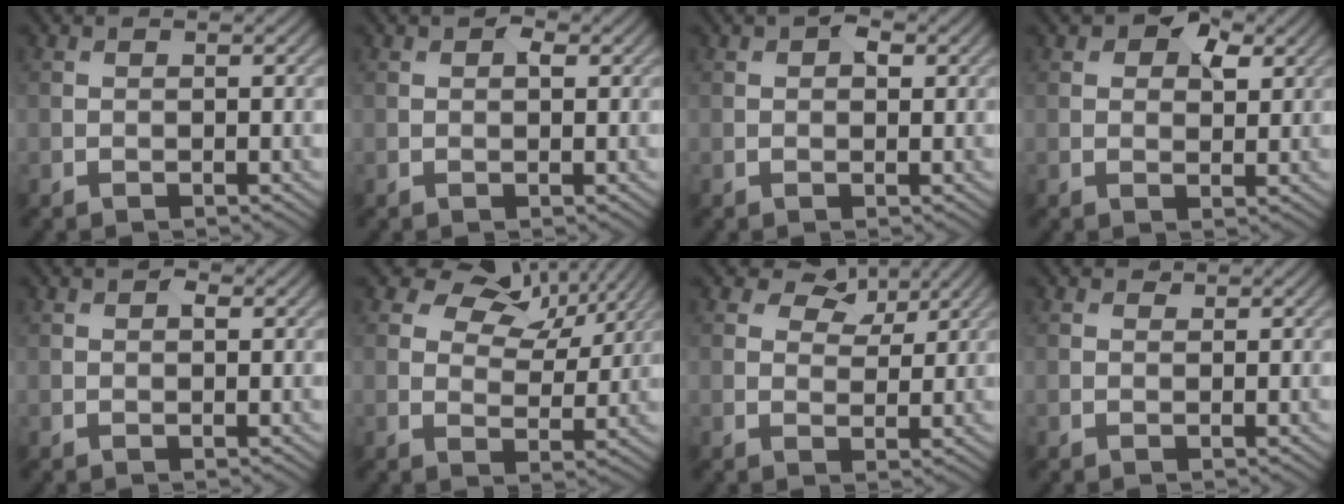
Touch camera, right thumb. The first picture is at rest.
{"total": 1.5, "force": [0.7, 0.8, 1.1], "torque": [-0.016, 0.002, 0.010]}
{"total": 2.0, "force": [0.8, 1.1, 1.4], "torque": [-0.018, 0.003, 0.010]}
{"total": 5.6, "force": [2.9, 3.2, 3.6], "torque": [-0.047, 0.004, 0.043]}
{"total": 1.2, "force": [0.6, 0.7, 0.9], "torque": [-0.013, 0.001, 0.009]}
{"total": 9.2, "force": [5.5, 5.4, 5.0], "torque": [-0.089, 0.002, 0.085]}
{"total": 5.1, "force": [3.3, 2.8, 2.5], "torque": [-0.036, -0.003, 0.052]}
{"total": 0.7, "force": [0.5, 0.4, 0.2], "torque": [0.000, -0.002, 0.009]}